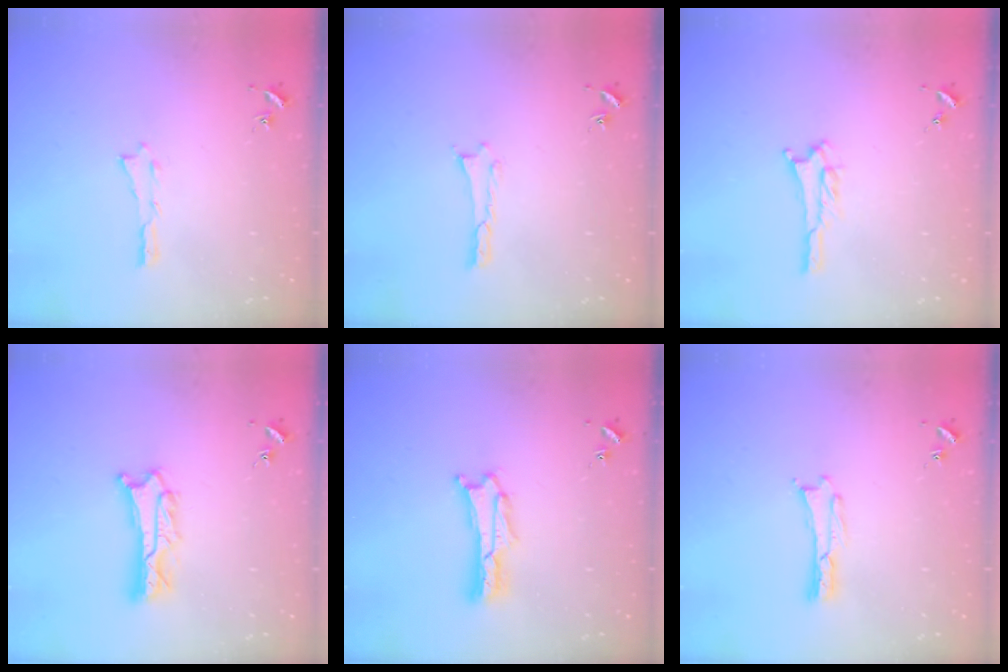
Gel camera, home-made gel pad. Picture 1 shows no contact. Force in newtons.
{"total": 0.0}
{"total": 2.8, "press": 2.8, "slide": 0.3}
{"total": 3.2, "press": 3.2, "slide": 0.4}
{"total": 1.7, "press": 1.7, "slide": 0.3}
{"total": 0.0}